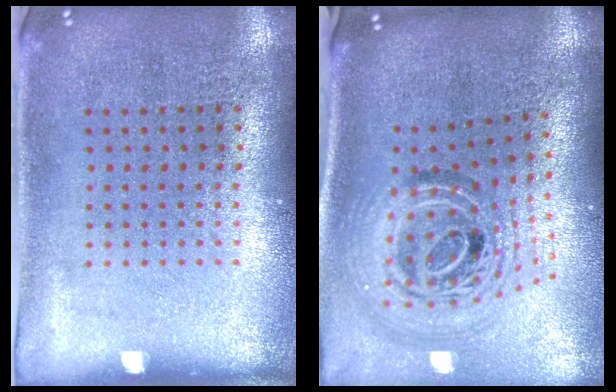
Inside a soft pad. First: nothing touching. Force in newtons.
{"total": 2.1, "press": 1.6, "slide": 1.3}